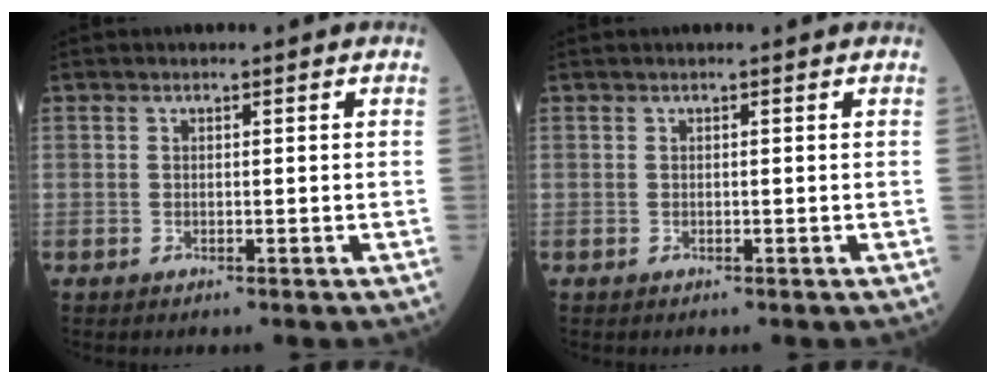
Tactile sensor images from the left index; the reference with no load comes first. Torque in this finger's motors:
{"motor_torque": [-0.10, -0.14, -0.03, -0.01]}